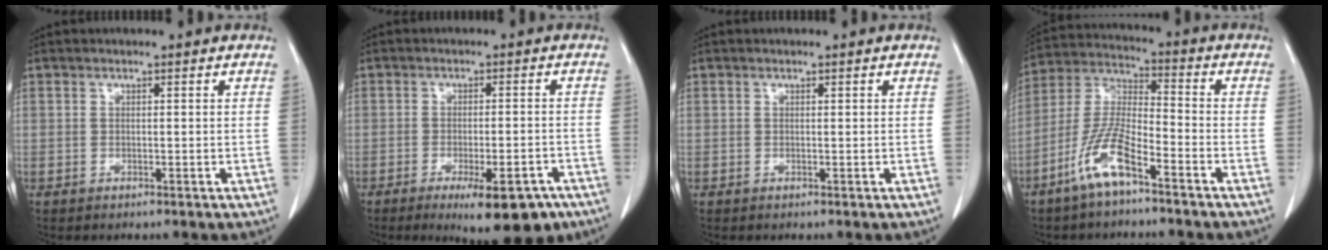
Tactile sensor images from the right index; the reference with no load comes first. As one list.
[{"total": 10.2, "force": [-6.8, 2.7, 7.1], "torque": [-0.081, -0.006, -0.093]}, {"total": 0.0}, {"total": 10.0, "force": [-6.0, 1.9, 7.7], "torque": [-0.168, -0.005, -0.121]}]